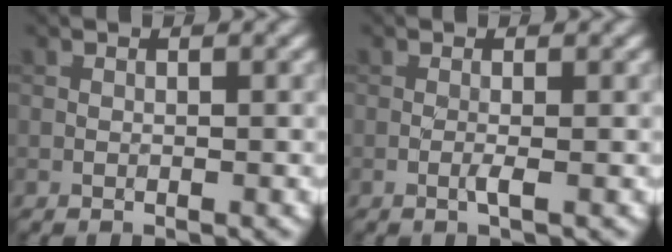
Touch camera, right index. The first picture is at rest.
{"total": 0.9, "force": [-0.3, 0.0, 0.9], "torque": [-0.019, -0.001, -0.009]}